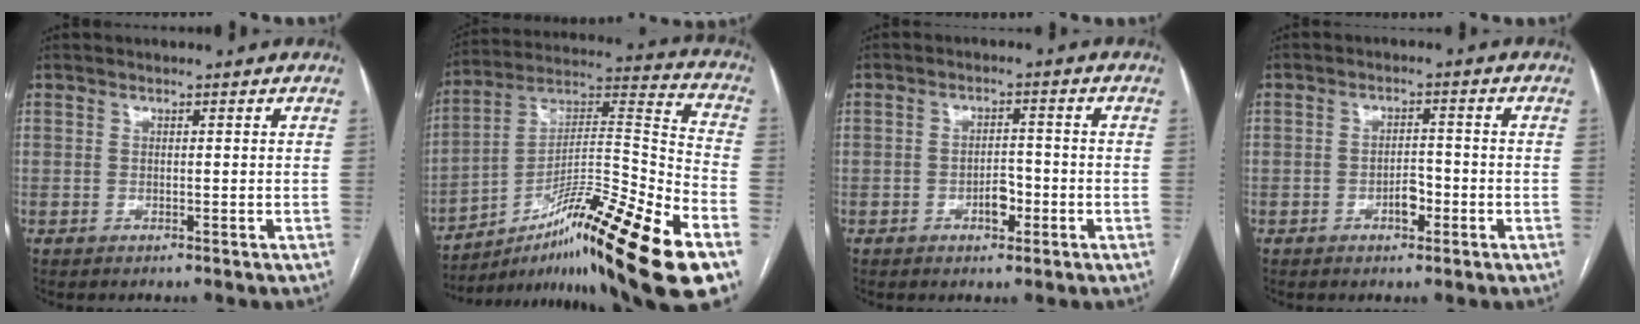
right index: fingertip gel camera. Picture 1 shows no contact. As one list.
[{"total": 25.9, "force": [-14.6, 1.1, 21.3], "torque": [-0.297, 0.006, -0.235]}, {"total": 3.4, "force": [-1.6, 1.6, 2.5], "torque": [-0.036, 0.006, -0.025]}, {"total": 3.0, "force": [-1.5, 1.4, 2.2], "torque": [-0.033, 0.006, -0.027]}]